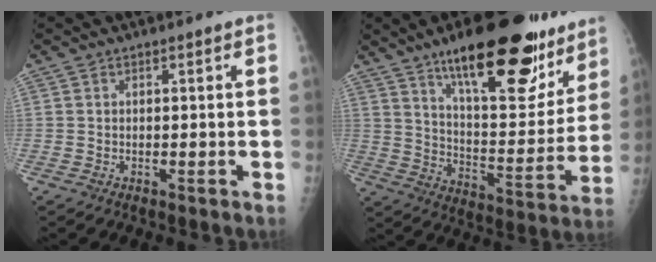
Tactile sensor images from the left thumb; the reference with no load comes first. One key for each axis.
{"total": 25.8, "fx": 17.1, "fy": 9.0, "fz": 17.2, "tx": -0.201, "ty": -0.073, "tz": 0.260}